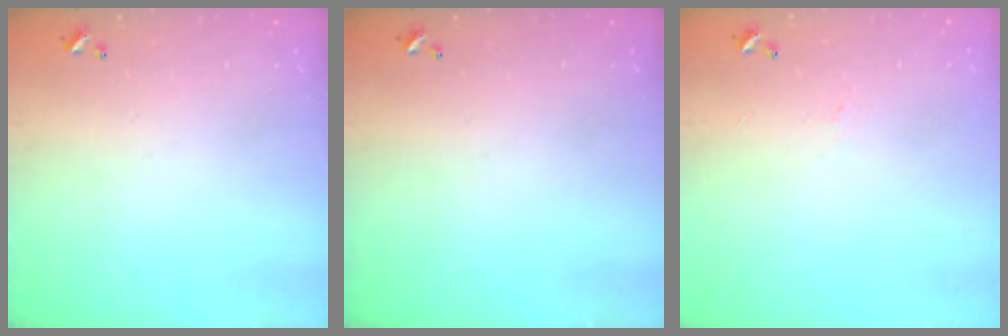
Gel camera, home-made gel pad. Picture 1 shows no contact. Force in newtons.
{"total": 0.0}
{"total": 0.0}